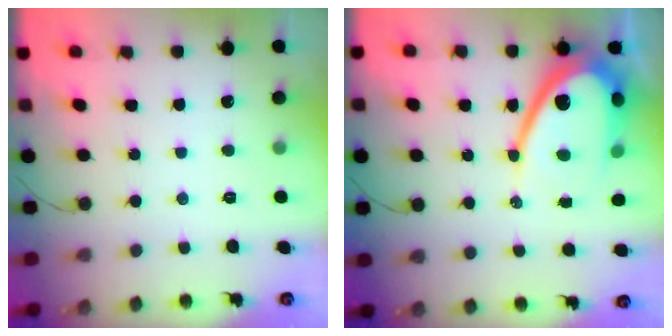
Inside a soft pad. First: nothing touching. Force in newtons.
{"total": 17.2, "press": 17.1, "slide": 1.5}